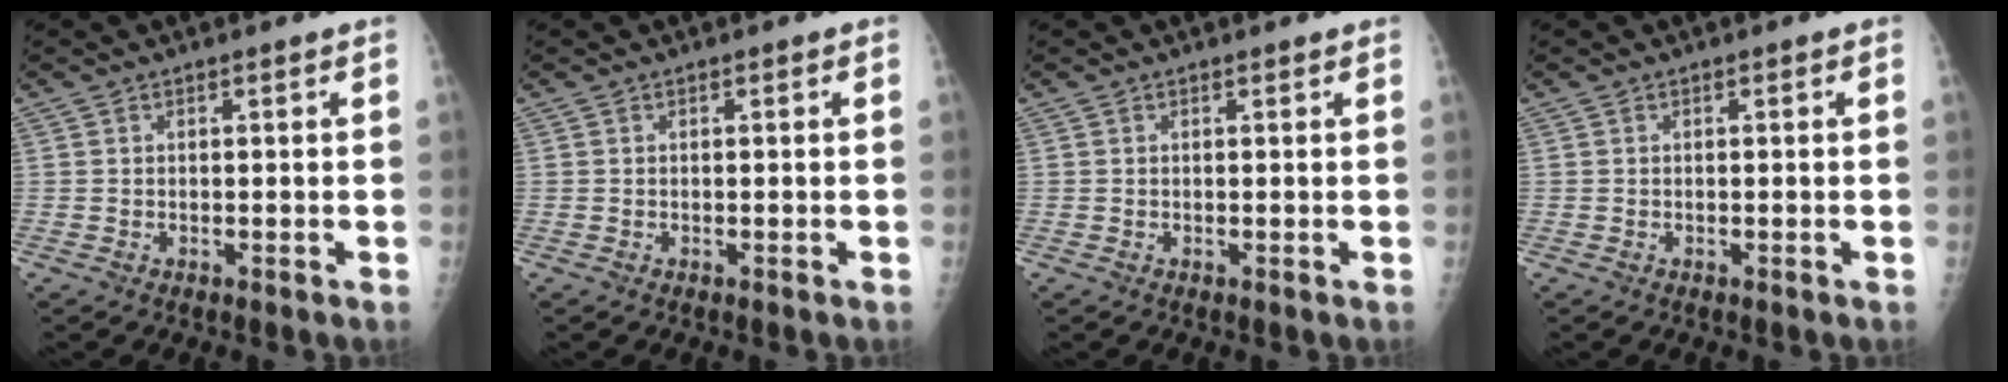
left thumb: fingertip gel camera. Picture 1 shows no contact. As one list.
[{"total": 0.0}, {"total": 0.0}, {"total": 0.0}]